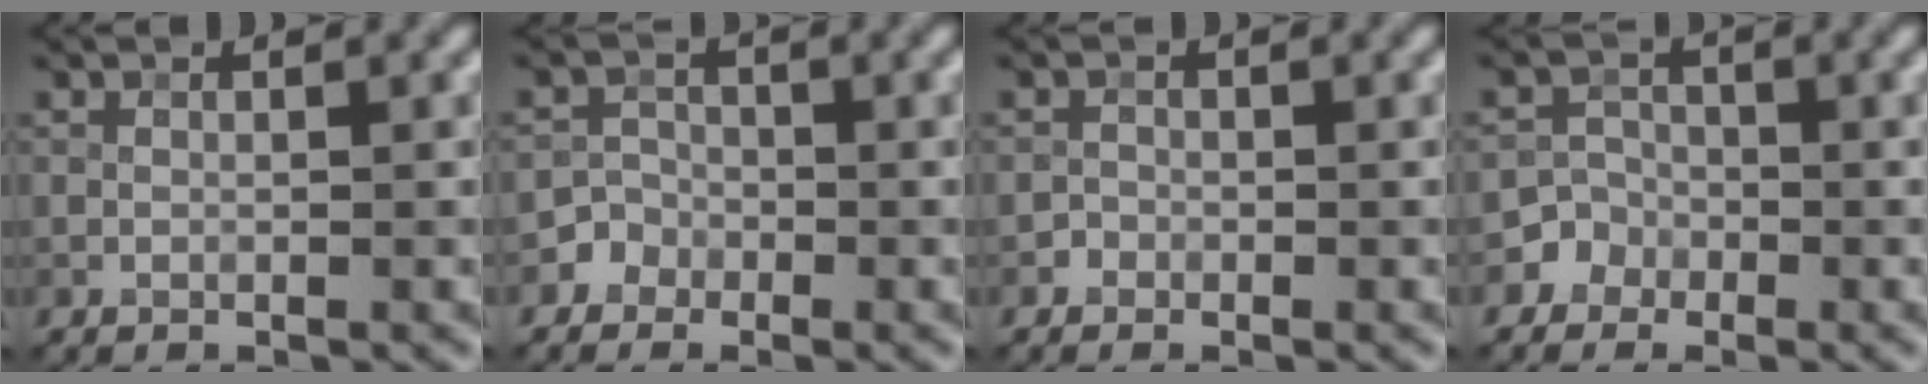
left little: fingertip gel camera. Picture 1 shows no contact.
{"total": 2.6, "force": [-1.5, 2.1, -0.4], "torque": [0.044, 0.007, -0.034]}
{"total": 0.9, "force": [-0.6, 0.6, -0.1], "torque": [0.009, 0.009, -0.013]}
{"total": 3.5, "force": [-1.8, 2.9, -0.4], "torque": [0.048, 0.005, -0.044]}